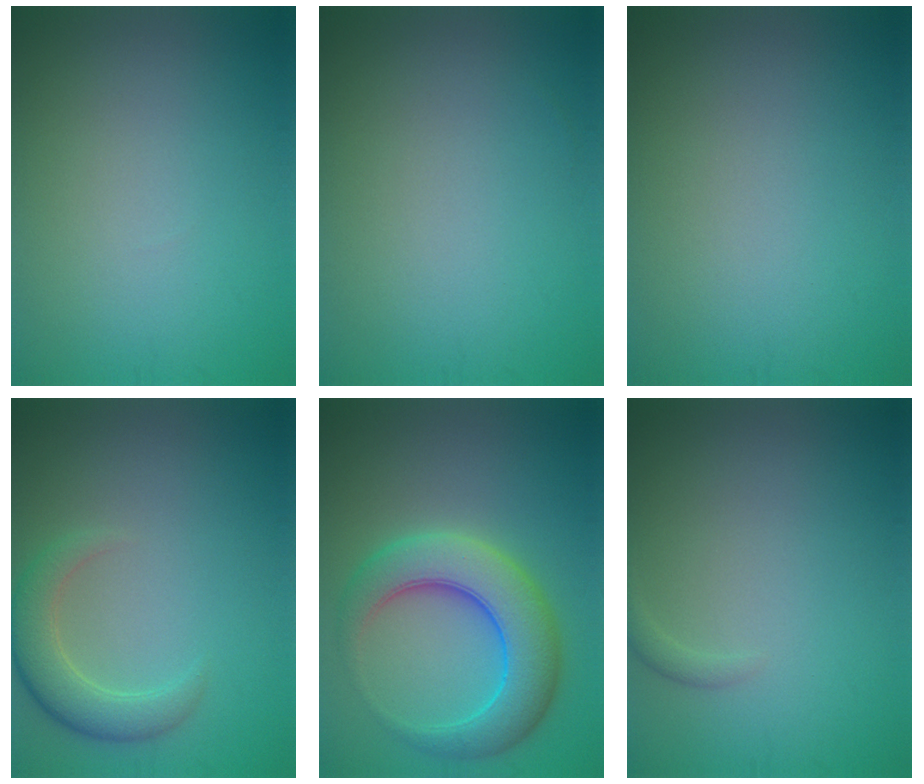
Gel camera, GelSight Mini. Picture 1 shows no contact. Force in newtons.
{"total": 0.0}
{"total": 0.0}
{"total": 3.7, "press": 3.7, "slide": 0.2}
{"total": 7.4, "press": 7.4, "slide": 0.3}
{"total": 0.8, "press": 0.8, "slide": 0.1}